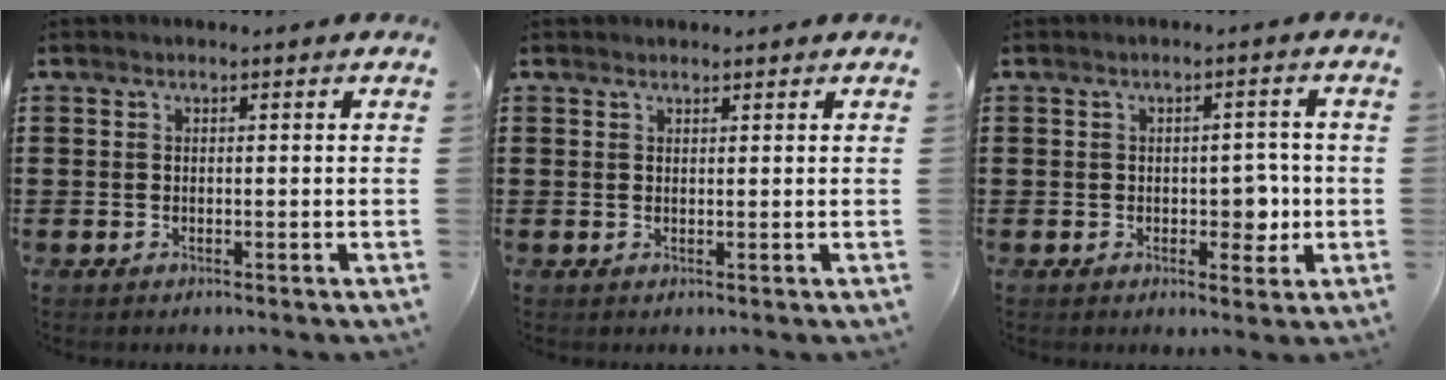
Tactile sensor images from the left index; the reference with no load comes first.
{"total": 0.8, "force": [0.8, 0.2, 0.1], "torque": [-0.003, 0.001, 0.016]}
{"total": 4.5, "force": [-0.6, 2.7, 3.6], "torque": [-0.051, 0.000, -0.016]}